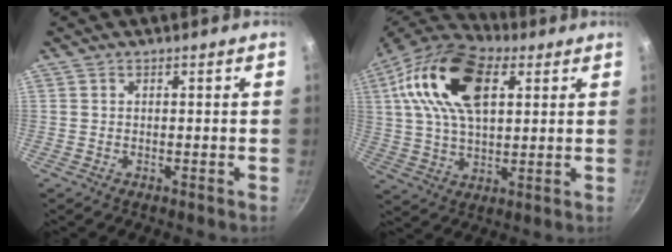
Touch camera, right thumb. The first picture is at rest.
{"total": 20.5, "force": [6.7, 11.5, 15.6], "torque": [-0.276, 0.002, 0.107]}